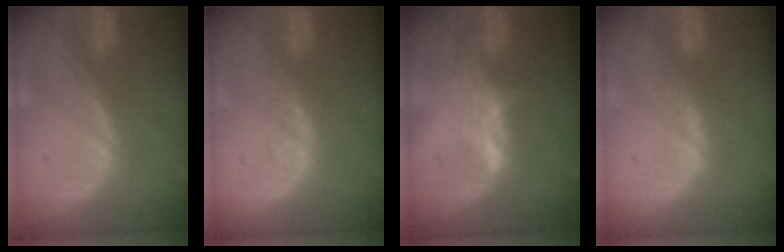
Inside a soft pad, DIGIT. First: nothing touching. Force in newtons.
{"total": 2.5, "press": 1.9, "slide": 1.7}
{"total": 2.8, "press": 2.8, "slide": 0.4}
{"total": 1.7, "press": 1.4, "slide": 0.9}